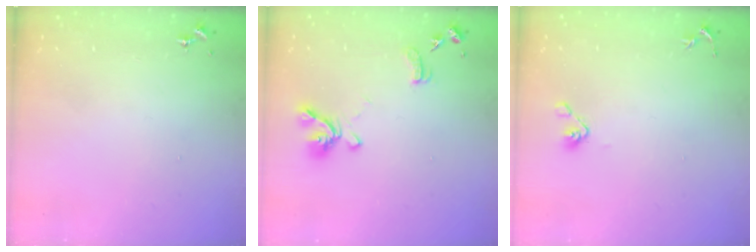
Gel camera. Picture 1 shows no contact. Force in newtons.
{"total": 12.6, "press": 12.5, "slide": 1.2}
{"total": 6.4, "press": 6.0, "slide": 2.1}